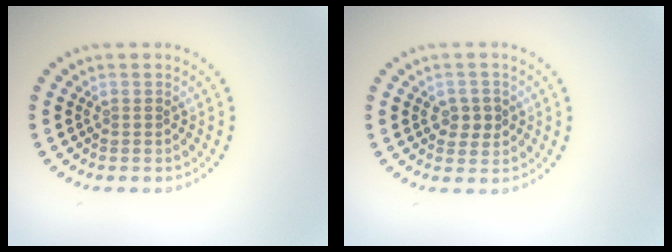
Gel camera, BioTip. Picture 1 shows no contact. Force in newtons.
{"total": 2.1, "press": 2.1, "slide": 0.5}